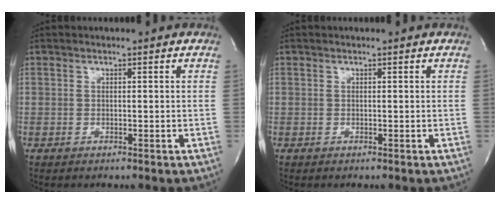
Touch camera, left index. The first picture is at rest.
{"total": 0.0}